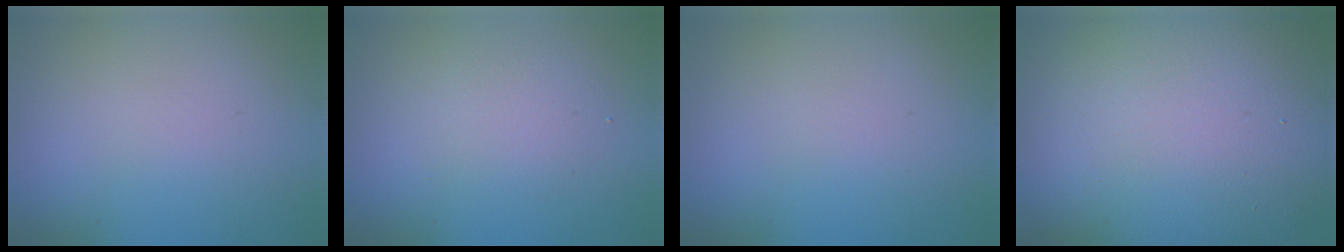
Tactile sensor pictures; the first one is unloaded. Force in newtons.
{"total": 2.2, "press": 2.2, "slide": 0.0}
{"total": 0.0}
{"total": 18.1, "press": 18.1, "slide": 1.2}